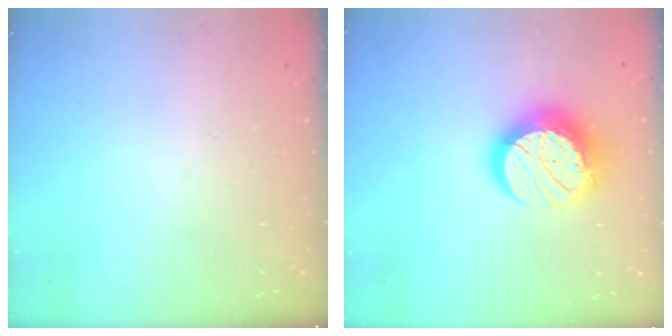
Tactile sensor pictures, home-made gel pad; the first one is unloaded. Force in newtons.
{"total": 14.2, "press": 14.1, "slide": 1.4}